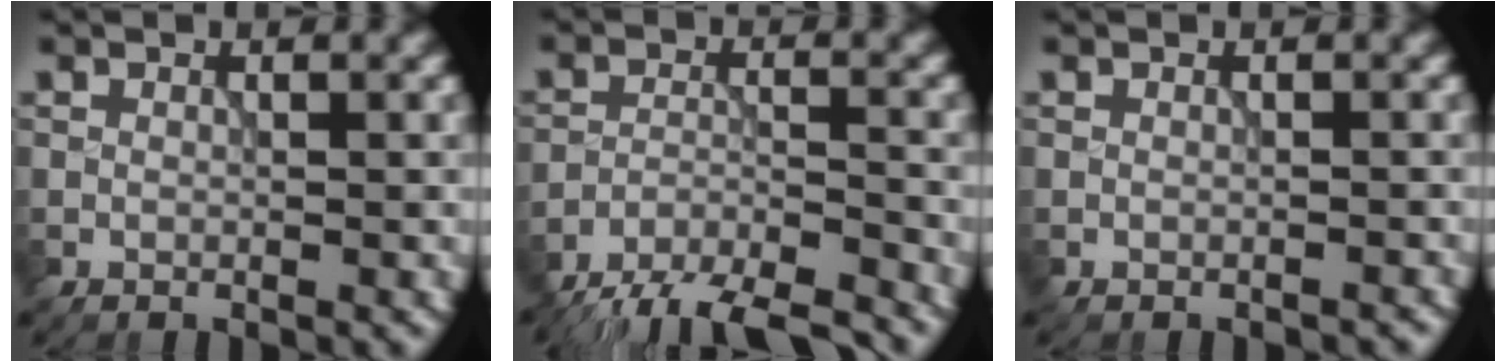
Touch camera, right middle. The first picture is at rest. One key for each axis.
{"total": 10.8, "fx": -10.0, "fy": 2.3, "fz": 3.3, "tx": -0.049, "ty": -0.016, "tz": -0.151}
{"total": 0.8, "fx": -0.8, "fy": 0.0, "fz": 0.0, "tx": 0.002, "ty": -0.003, "tz": -0.014}